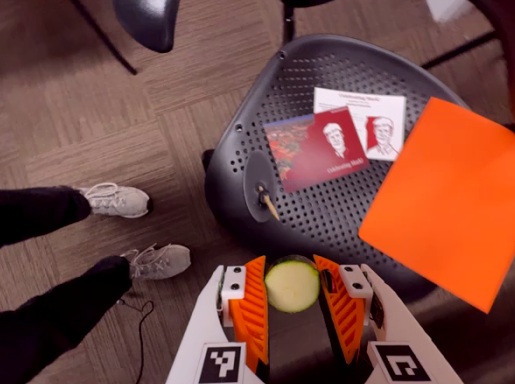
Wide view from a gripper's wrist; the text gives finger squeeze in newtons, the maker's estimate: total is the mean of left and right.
{"total": 13.8, "left": 14.6, "right": 12.9}